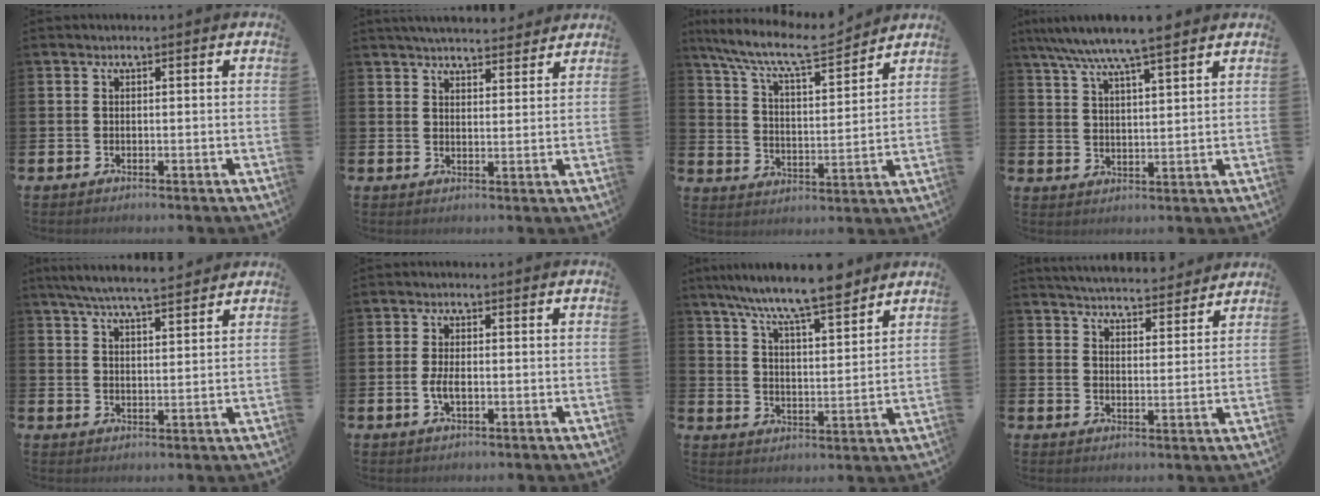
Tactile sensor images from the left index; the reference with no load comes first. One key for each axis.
{"total": 4.6, "fx": 4.6, "fy": 0.6, "fz": 0.5, "tx": -0.007, "ty": -0.026, "tz": 0.080}
{"total": 9.8, "fx": 8.8, "fy": 1.6, "fz": 3.9, "tx": -0.100, "ty": -0.057, "tz": 0.152}
{"total": 7.8, "fx": 7.0, "fy": 0.7, "fz": 3.4, "tx": -0.079, "ty": -0.027, "tz": 0.124}
{"total": 6.3, "fx": 6.0, "fy": 0.4, "fz": 1.9, "tx": -0.046, "ty": -0.028, "tz": 0.106}
{"total": 2.6, "fx": -0.5, "fy": 1.2, "fz": 2.2, "tx": -0.038, "ty": 0.001, "tz": -0.011}
{"total": 9.1, "fx": 8.3, "fy": 0.6, "fz": 3.7, "tx": -0.090, "ty": -0.045, "tz": 0.147}
{"total": 5.2, "fx": 5.1, "fy": 0.5, "fz": 0.2, "tx": -0.015, "ty": -0.039, "tz": 0.089}